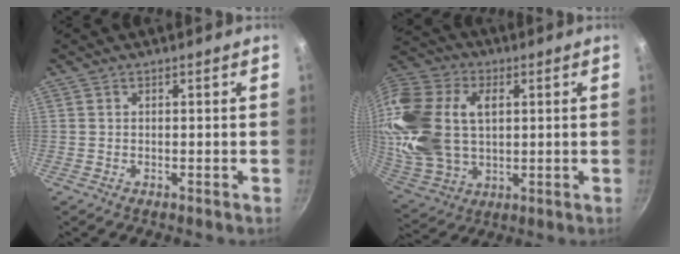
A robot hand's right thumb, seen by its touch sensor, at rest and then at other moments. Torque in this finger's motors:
{"motor_torque": [2.05, 2.12, 1.72, 0.92, 0.51]}